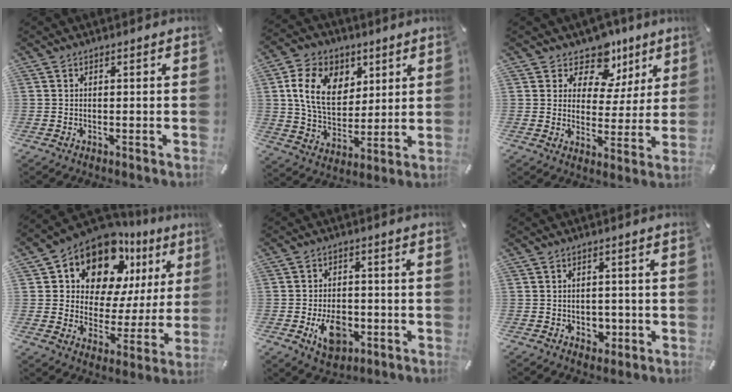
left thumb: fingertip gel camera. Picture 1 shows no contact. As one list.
[{"total": 14.1, "force": [5.0, 10.4, 8.1], "torque": [-0.156, -0.003, 0.092]}, {"total": 10.0, "force": [6.8, 6.6, 3.1], "torque": [-0.045, -0.055, 0.121]}, {"total": 14.1, "force": [10.2, 8.1, 5.4], "torque": [-0.103, -0.082, 0.181]}, {"total": 8.8, "force": [-2.5, 6.1, 5.9], "torque": [-0.101, 0.007, -0.043]}, {"total": 3.2, "force": [-0.5, 2.8, 1.4], "torque": [-0.009, -0.004, -0.013]}]